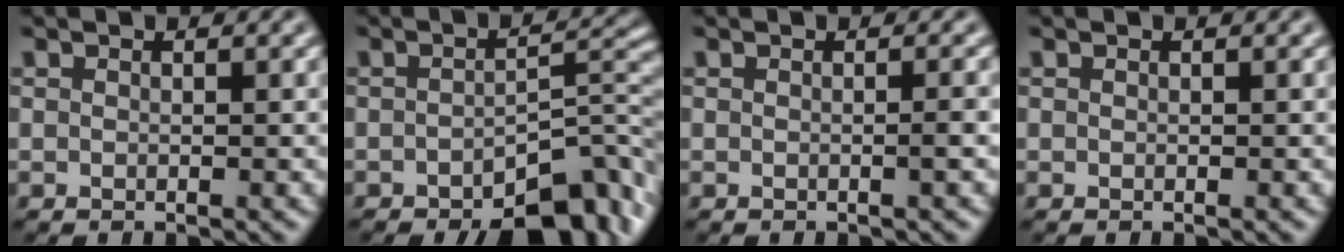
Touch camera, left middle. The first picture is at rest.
{"total": 7.7, "force": [-4.7, 2.9, 5.3], "torque": [-0.061, 0.003, -0.070]}
{"total": 0.9, "force": [-0.1, 0.1, 0.9], "torque": [-0.010, 0.001, -0.004]}
{"total": 0.0}